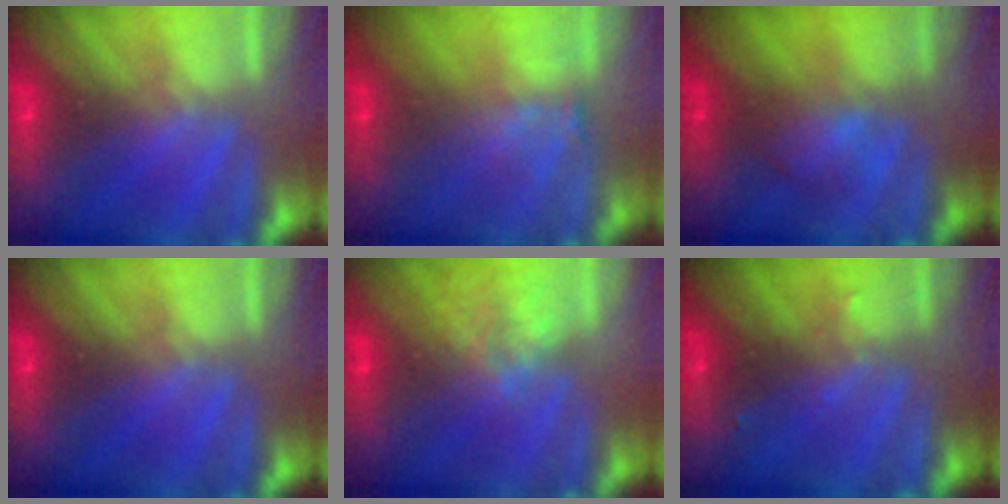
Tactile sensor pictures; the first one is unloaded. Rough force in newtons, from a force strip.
{"total": 3.6}
{"total": 2.0}
{"total": 0.0}
{"total": 4.7}
{"total": 2.5}